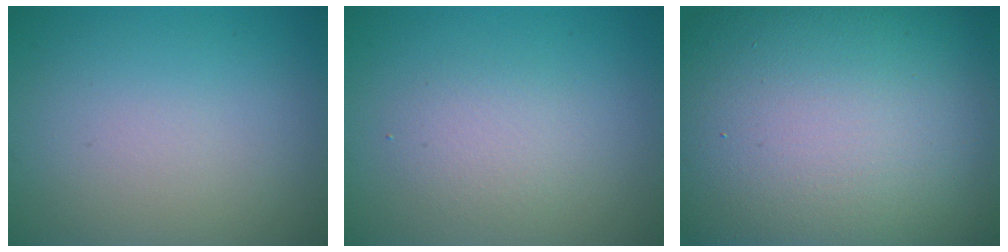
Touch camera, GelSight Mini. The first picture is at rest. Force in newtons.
{"total": 2.0, "press": 2.0, "slide": 0.1}
{"total": 23.7, "press": 23.6, "slide": 1.3}